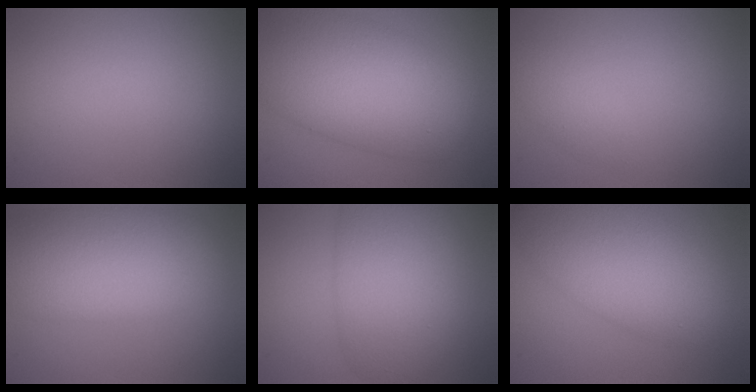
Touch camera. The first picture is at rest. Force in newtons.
{"total": 11.3, "press": 11.3, "slide": 0.9}
{"total": 1.6, "press": 1.6, "slide": 0.0}
{"total": 8.4, "press": 8.4, "slide": 0.4}
{"total": 8.1, "press": 8.1, "slide": 0.4}
{"total": 8.5, "press": 8.5, "slide": 0.2}